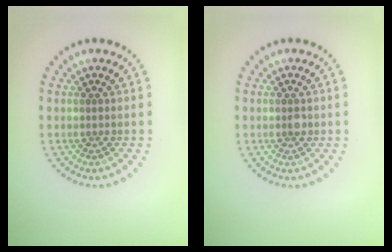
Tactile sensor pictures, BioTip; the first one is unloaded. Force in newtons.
{"total": 0.9, "press": 0.9, "slide": 0.0}